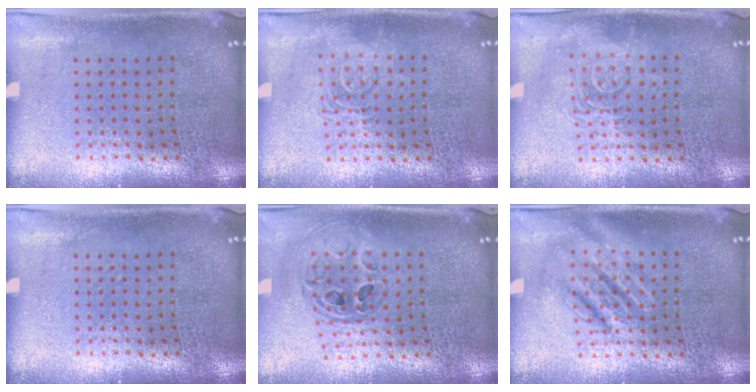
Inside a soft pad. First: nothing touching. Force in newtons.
{"total": 2.7, "press": 2.6, "slide": 0.4}
{"total": 2.8, "press": 2.8, "slide": 0.4}
{"total": 0.0}
{"total": 1.0, "press": 1.0, "slide": 0.2}
{"total": 2.8, "press": 2.8, "slide": 0.3}